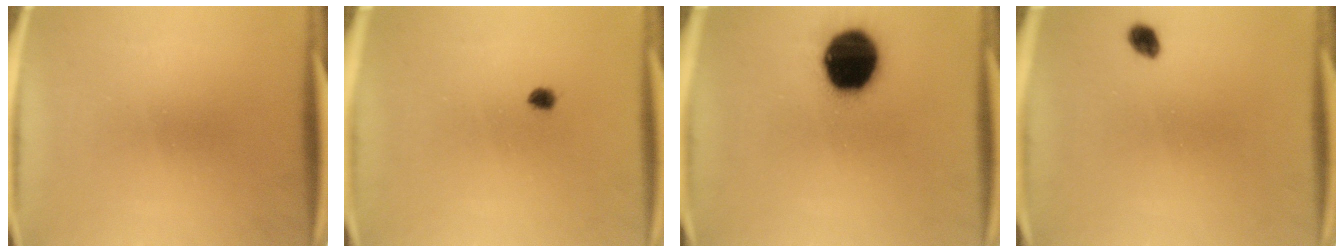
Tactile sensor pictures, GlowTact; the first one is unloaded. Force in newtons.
{"total": 1.4}
{"total": 19.5}
{"total": 1.9}